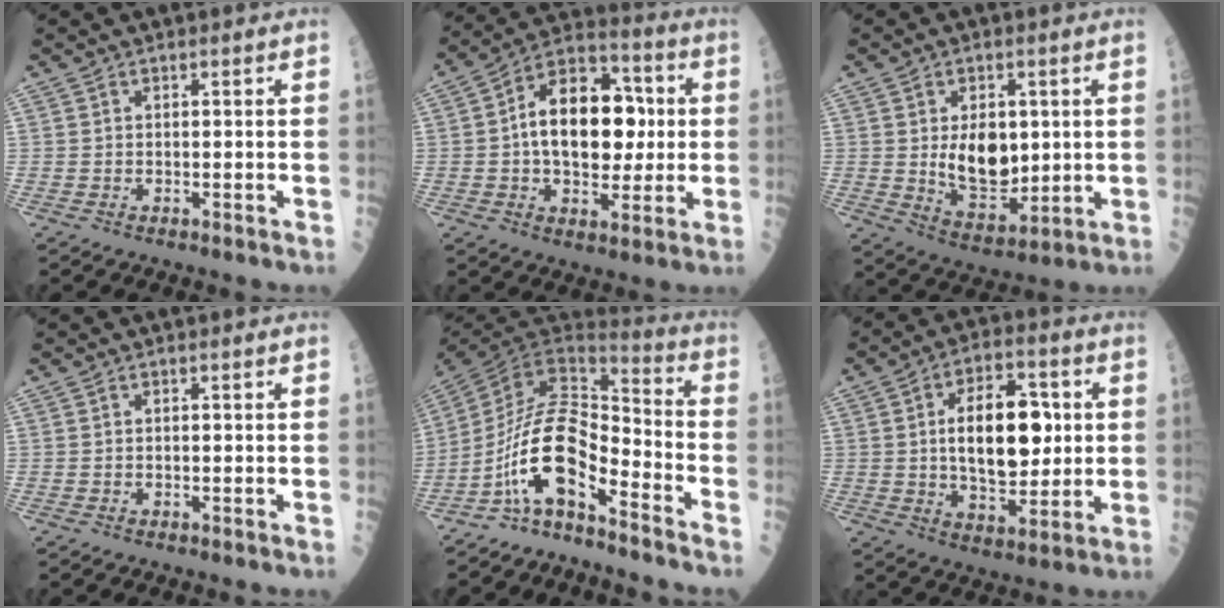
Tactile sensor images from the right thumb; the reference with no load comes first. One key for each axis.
{"total": 18.2, "fx": 1.0, "fy": 11.2, "fz": 14.3, "tx": -0.184, "ty": 0.028, "tz": 0.010}
{"total": 10.8, "fx": 1.1, "fy": 6.7, "fz": 8.5, "tx": -0.102, "ty": -0.021, "tz": 0.037}
{"total": 0.0}
{"total": 14.8, "fx": -8.0, "fy": 5.1, "fz": 11.3, "tx": -0.197, "ty": 0.089, "tz": -0.150}
{"total": 16.4, "fx": 1.8, "fy": 8.8, "fz": 13.7, "tx": -0.180, "ty": 0.001, "tz": 0.031}